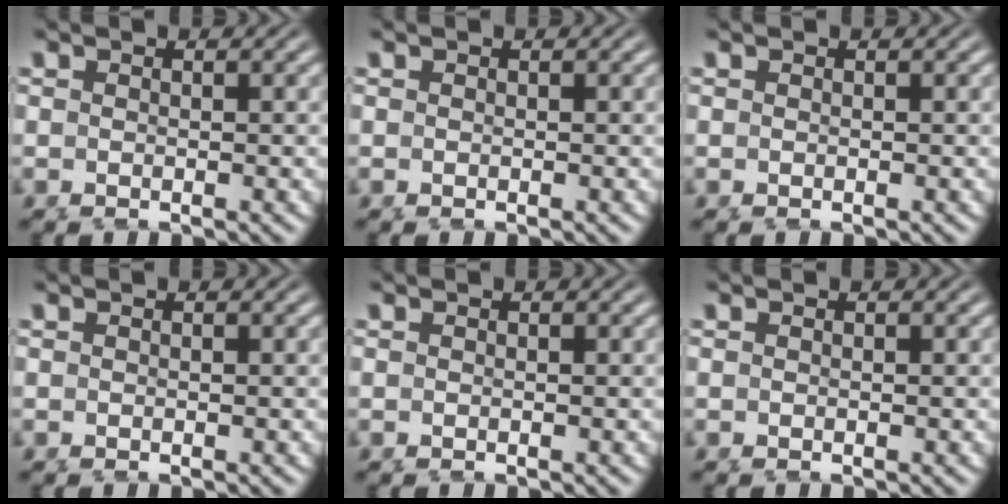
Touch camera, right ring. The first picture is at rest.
{"total": 0.0}
{"total": 0.0}
{"total": 0.0}
{"total": 0.0}
{"total": 0.0}